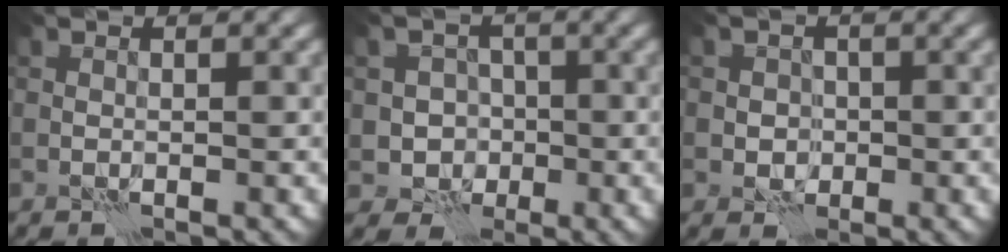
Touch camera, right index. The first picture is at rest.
{"total": 3.2, "force": [-0.9, 2.9, 0.9], "torque": [0.006, 0.002, -0.030]}
{"total": 1.8, "force": [-0.5, 1.6, 0.7], "torque": [-0.003, -0.001, -0.017]}